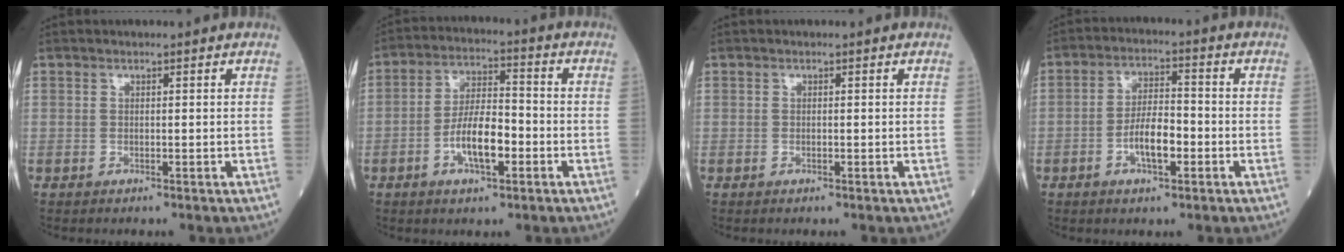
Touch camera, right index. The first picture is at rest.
{"total": 8.4, "force": [-2.8, 2.8, 7.4], "torque": [-0.143, 0.011, -0.052]}
{"total": 0.0}
{"total": 6.4, "force": [-2.1, 2.2, 5.6], "torque": [-0.107, 0.009, -0.040]}